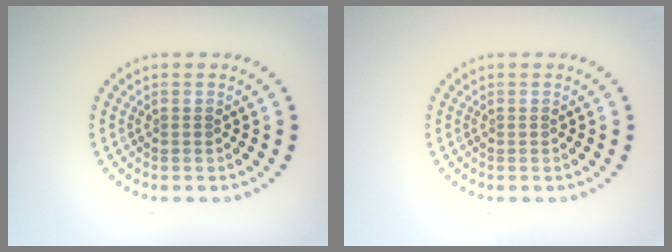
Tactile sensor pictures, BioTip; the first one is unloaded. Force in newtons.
{"total": 0.0}